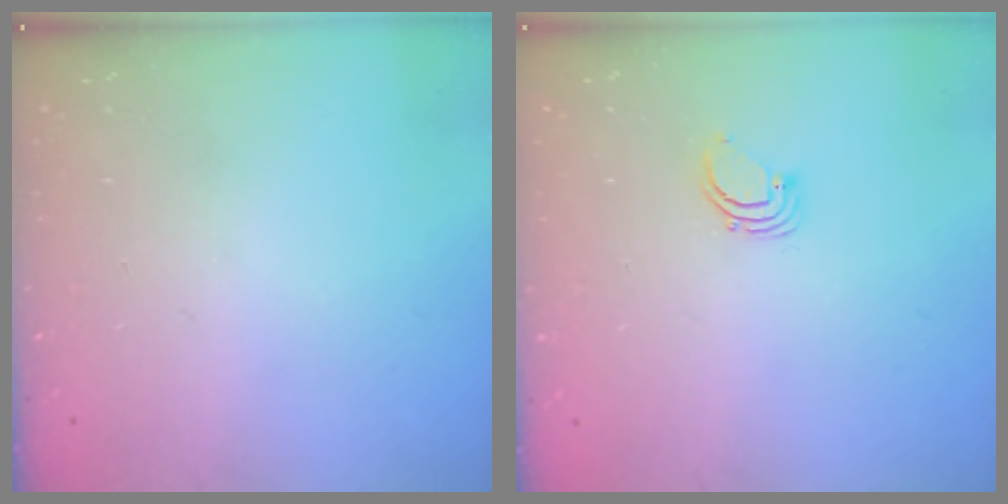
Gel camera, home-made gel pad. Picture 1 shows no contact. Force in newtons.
{"total": 2.5, "press": 2.5, "slide": 0.1}